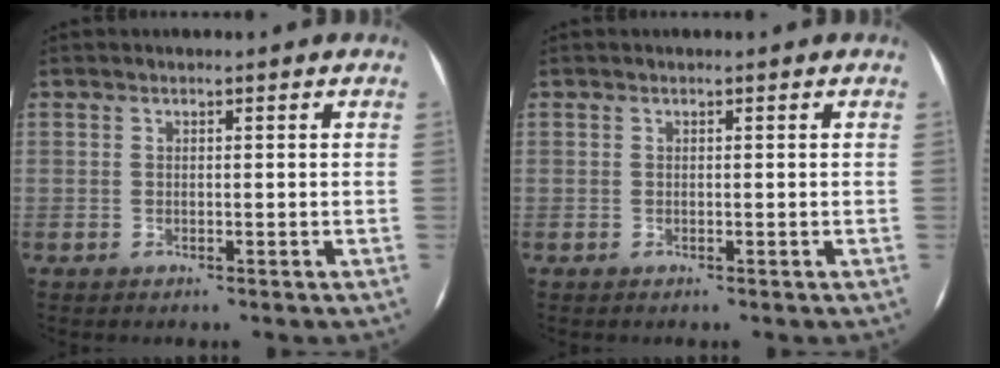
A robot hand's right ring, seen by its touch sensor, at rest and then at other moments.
{"total": 0.0}